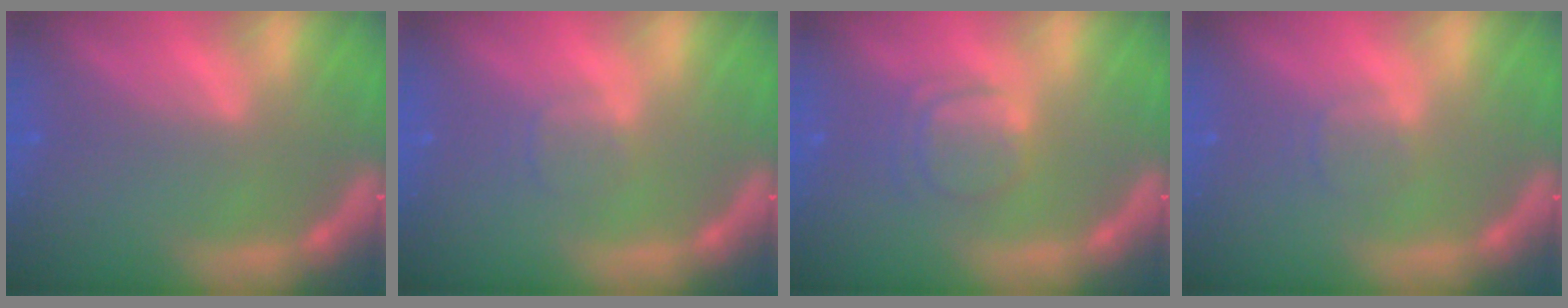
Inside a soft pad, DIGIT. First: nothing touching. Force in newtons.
{"total": 1.4}
{"total": 3.5}
{"total": 1.4}